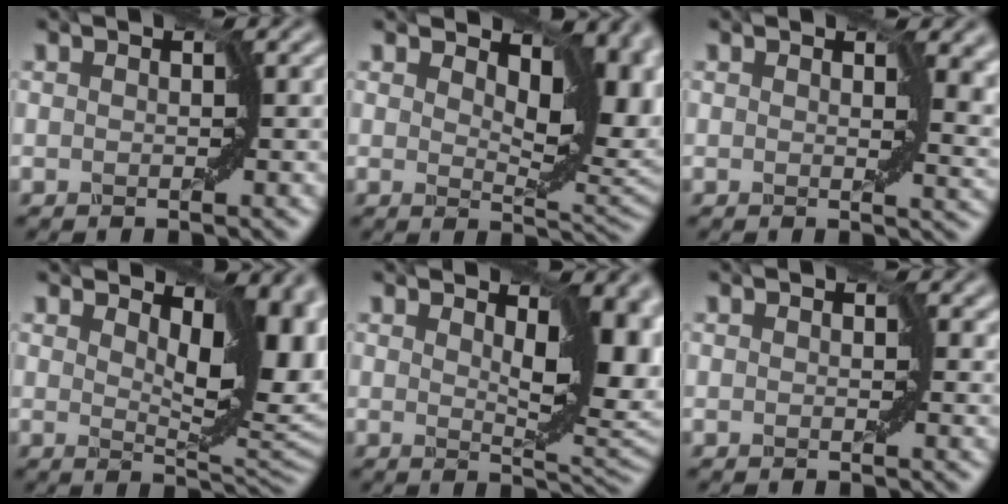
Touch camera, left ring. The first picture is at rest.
{"total": 10.5, "force": [2.2, 5.5, 8.6], "torque": [-0.112, -0.005, 0.039]}
{"total": 5.4, "force": [1.2, 3.4, 4.1], "torque": [-0.040, -0.002, 0.010]}
{"total": 9.5, "force": [1.9, 4.7, 8.0], "torque": [-0.123, -0.009, 0.039]}
{"total": 8.5, "force": [1.1, 4.2, 7.4], "torque": [-0.110, -0.007, 0.024]}
{"total": 1.4, "force": [0.5, 0.9, 0.8], "torque": [-0.015, -0.002, 0.002]}